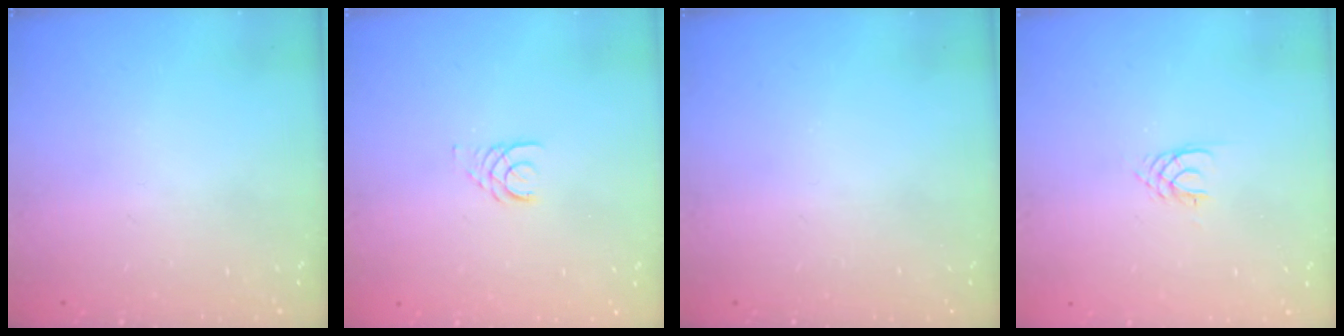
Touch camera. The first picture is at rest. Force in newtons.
{"total": 2.5, "press": 2.5, "slide": 0.3}
{"total": 0.0}
{"total": 1.7, "press": 1.7, "slide": 0.2}